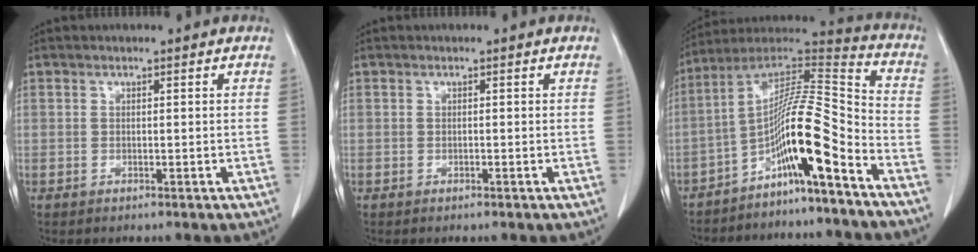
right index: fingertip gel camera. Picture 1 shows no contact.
{"total": 0.0}
{"total": 13.4, "force": [-7.3, 0.1, 11.3], "torque": [-0.208, 0.021, -0.130]}